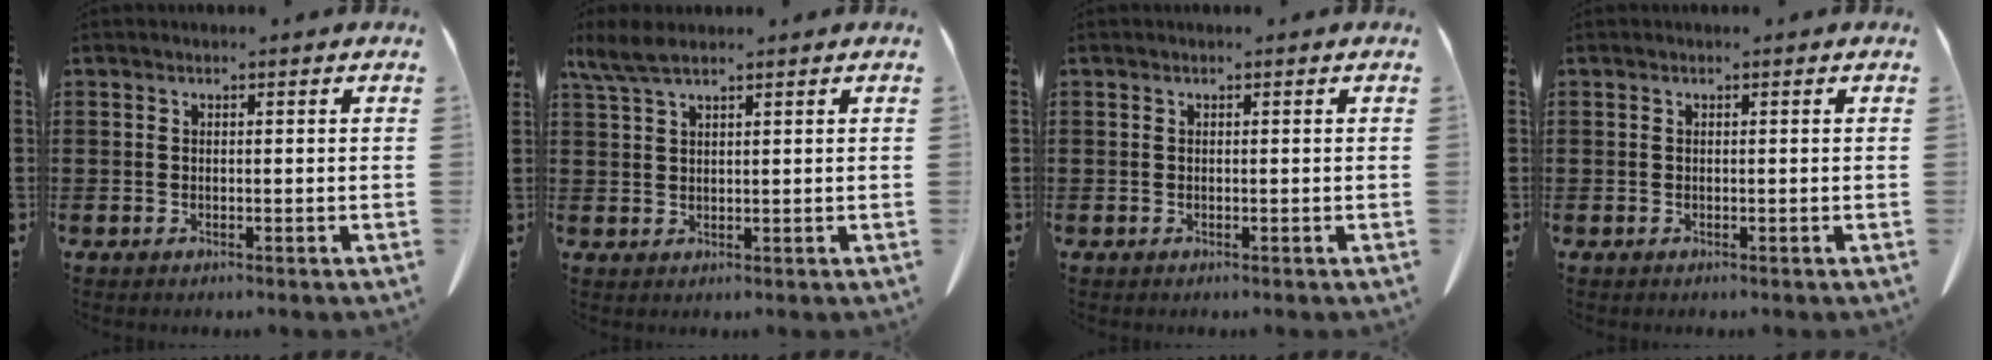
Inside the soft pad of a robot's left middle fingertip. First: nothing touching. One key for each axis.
{"total": 4.2, "fx": 2.9, "fy": 1.0, "fz": 2.8, "tx": -0.069, "ty": -0.002, "tz": 0.052}
{"total": 0.0}
{"total": 0.0}